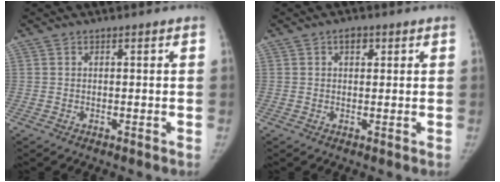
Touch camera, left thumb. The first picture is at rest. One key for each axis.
{"total": 2.3, "fx": 0.9, "fy": 1.5, "fz": 1.4, "tx": -0.011, "ty": 0.000, "tz": 0.010}